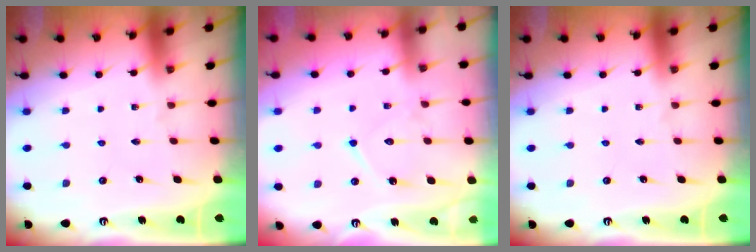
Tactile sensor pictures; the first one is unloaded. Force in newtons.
{"total": 10.8, "press": 10.8, "slide": 0.9}
{"total": 0.0}